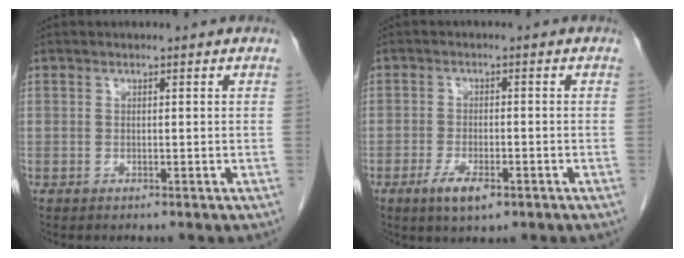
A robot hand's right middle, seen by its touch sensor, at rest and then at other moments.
{"total": 4.6, "force": [-2.5, 1.4, 3.6], "torque": [-0.074, -0.007, -0.038]}